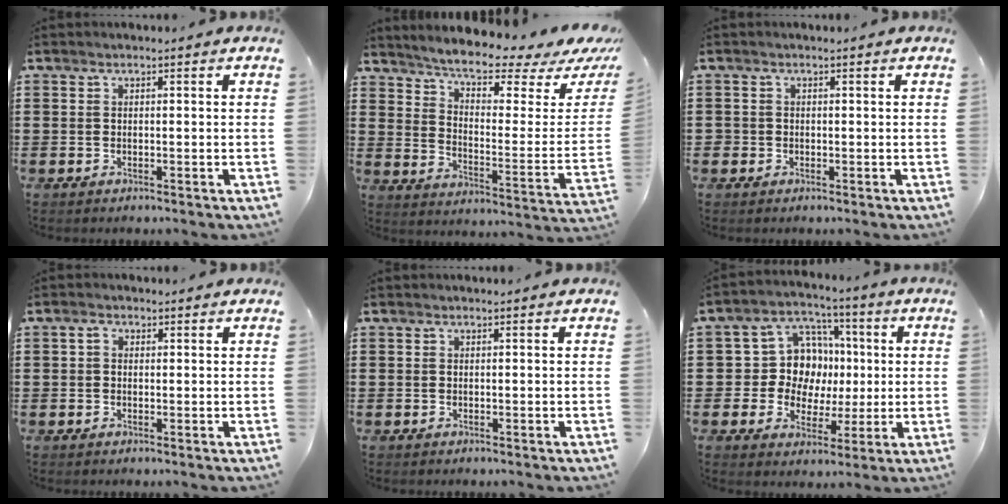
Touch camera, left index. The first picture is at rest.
{"total": 6.9, "force": [5.9, 0.2, 3.4], "torque": [-0.078, -0.051, 0.095]}
{"total": 1.0, "force": [-0.3, 1.0, 0.0], "torque": [-0.004, 0.003, -0.008]}
{"total": 1.3, "force": [0.2, 1.0, 0.8], "torque": [-0.019, 0.009, 0.002]}
{"total": 0.0}
{"total": 10.2, "force": [1.0, 9.4, 3.9], "torque": [-0.110, 0.004, 0.026]}